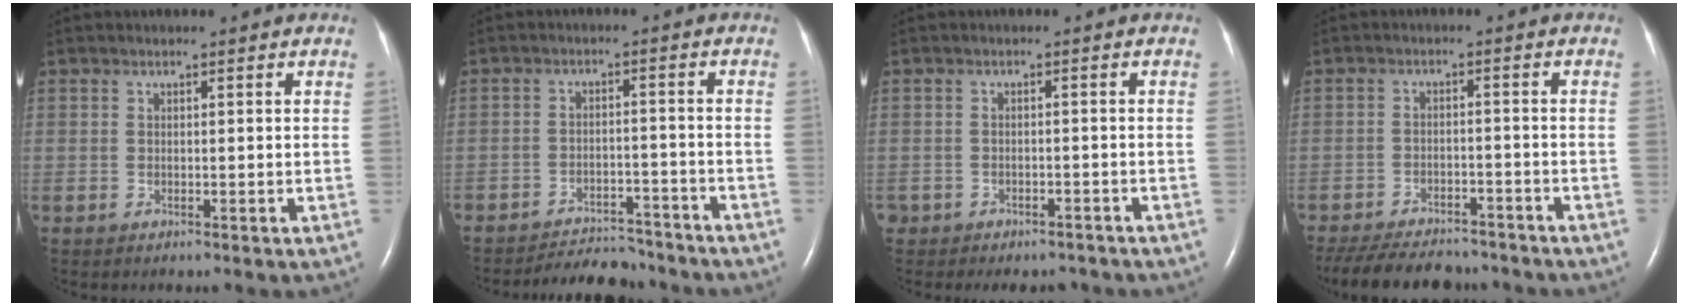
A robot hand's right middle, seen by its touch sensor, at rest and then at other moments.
{"total": 7.9, "force": [-7.6, 1.8, 0.7], "torque": [-0.010, 0.000, -0.112]}
{"total": 5.7, "force": [-4.7, 3.0, 1.0], "torque": [-0.015, 0.014, -0.056]}
{"total": 15.3, "force": [-13.3, 4.9, 5.9], "torque": [-0.140, -0.014, -0.189]}